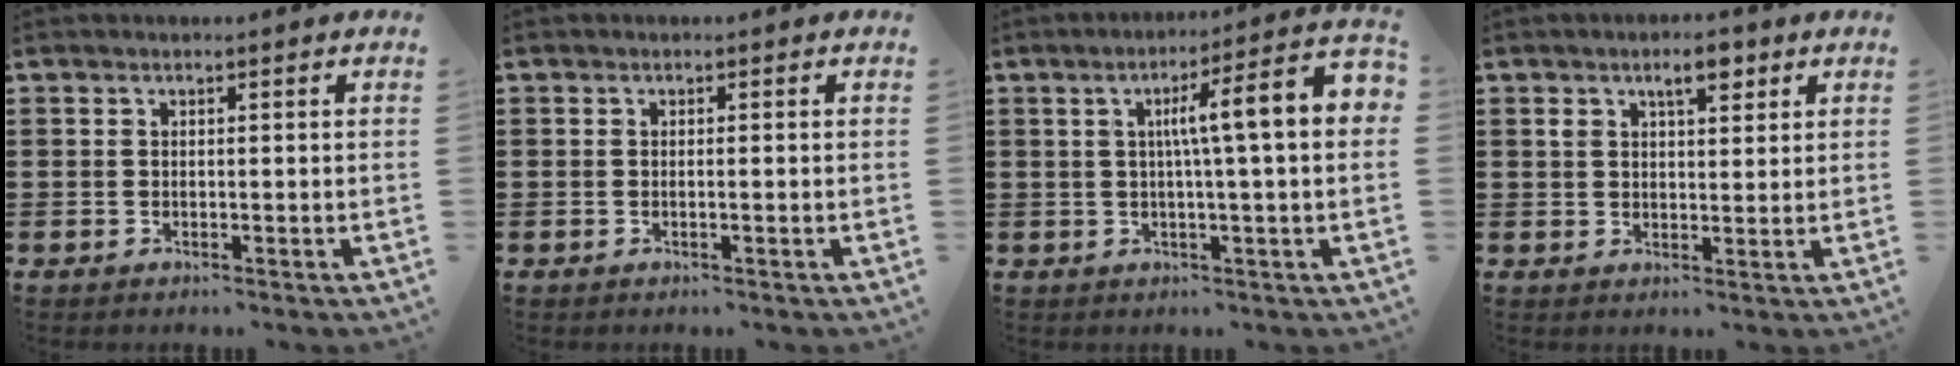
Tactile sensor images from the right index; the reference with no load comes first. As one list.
[{"total": 0.5, "force": [-0.2, -0.1, 0.5], "torque": [-0.009, -0.002, -0.004]}, {"total": 8.9, "force": [1.1, 0.3, 8.8], "torque": [-0.150, -0.009, 0.008]}, {"total": 4.2, "force": [2.4, 1.8, 3.0], "torque": [-0.039, 0.000, 0.035]}]